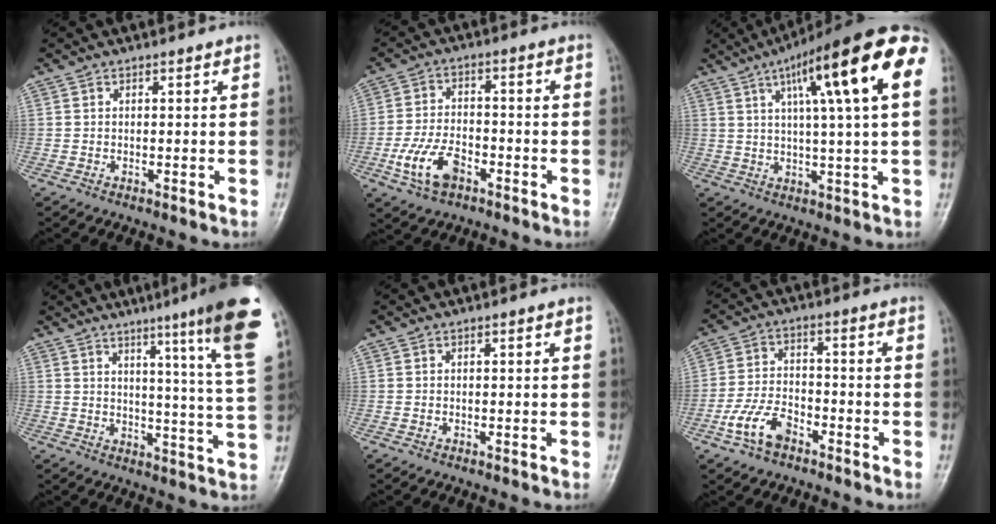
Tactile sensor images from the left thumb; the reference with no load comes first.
{"total": 8.9, "force": [-4.3, 5.0, 6.0], "torque": [-0.117, 0.022, -0.079]}
{"total": 20.7, "force": [7.5, 3.4, 19.0], "torque": [-0.278, 0.013, 0.103]}
{"total": 17.2, "force": [10.5, -0.1, 13.5], "torque": [-0.169, -0.060, 0.123]}
{"total": 0.0}
{"total": 7.8, "force": [-4.4, 4.3, 4.8], "torque": [-0.094, 0.028, -0.086]}